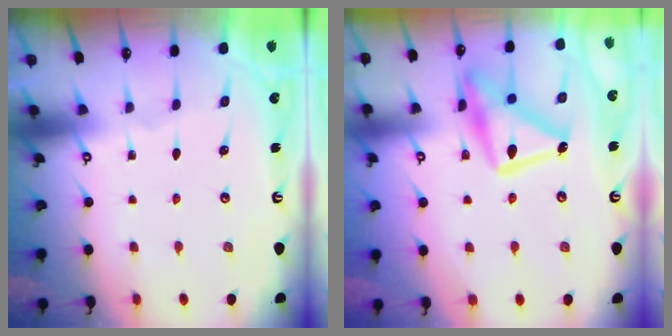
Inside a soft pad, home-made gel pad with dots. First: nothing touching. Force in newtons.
{"total": 18.9, "press": 18.9, "slide": 1.2}